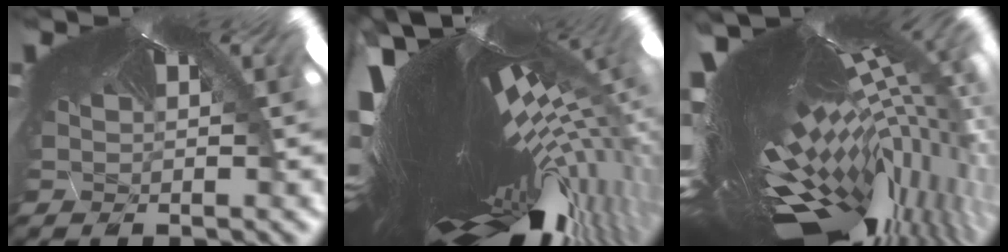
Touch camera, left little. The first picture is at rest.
{"total": 7.4, "force": [-6.3, -1.3, 3.6], "torque": [-0.074, -0.098, -0.084]}
{"total": 8.1, "force": [-6.9, -0.7, 4.2], "torque": [-0.053, -0.087, -0.078]}